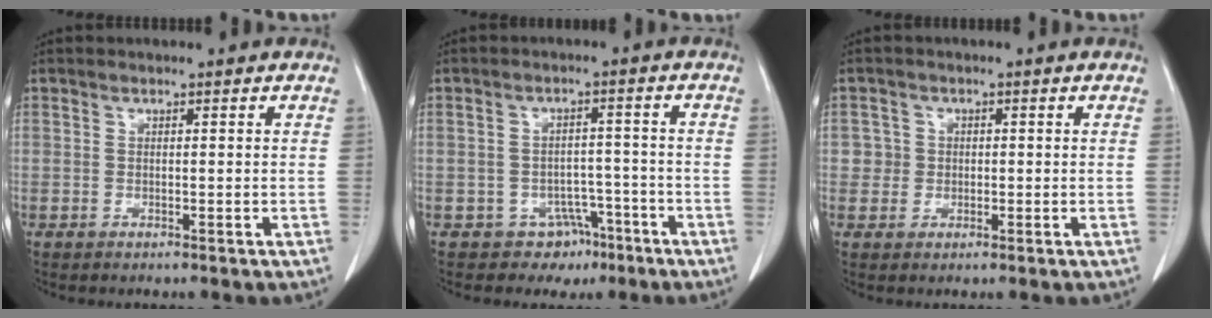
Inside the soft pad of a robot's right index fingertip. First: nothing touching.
{"total": 5.3, "force": [-3.2, 4.2, 0.4], "torque": [0.006, 0.014, -0.039]}
{"total": 2.4, "force": [0.1, 2.4, -0.1], "torque": [0.018, 0.007, -0.003]}